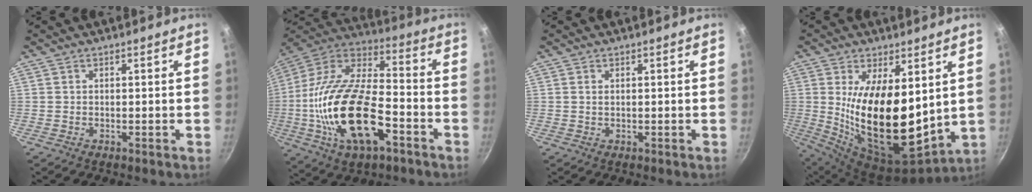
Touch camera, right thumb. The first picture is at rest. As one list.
[{"total": 25.9, "force": [-7.2, 12.8, 21.3], "torque": [-0.403, 0.033, -0.139]}, {"total": 0.7, "force": [0.2, 0.4, 0.6], "torque": [-0.011, 0.000, 0.004]}, {"total": 21.1, "force": [3.6, 10.0, 18.2], "torque": [-0.301, -0.058, 0.079]}]